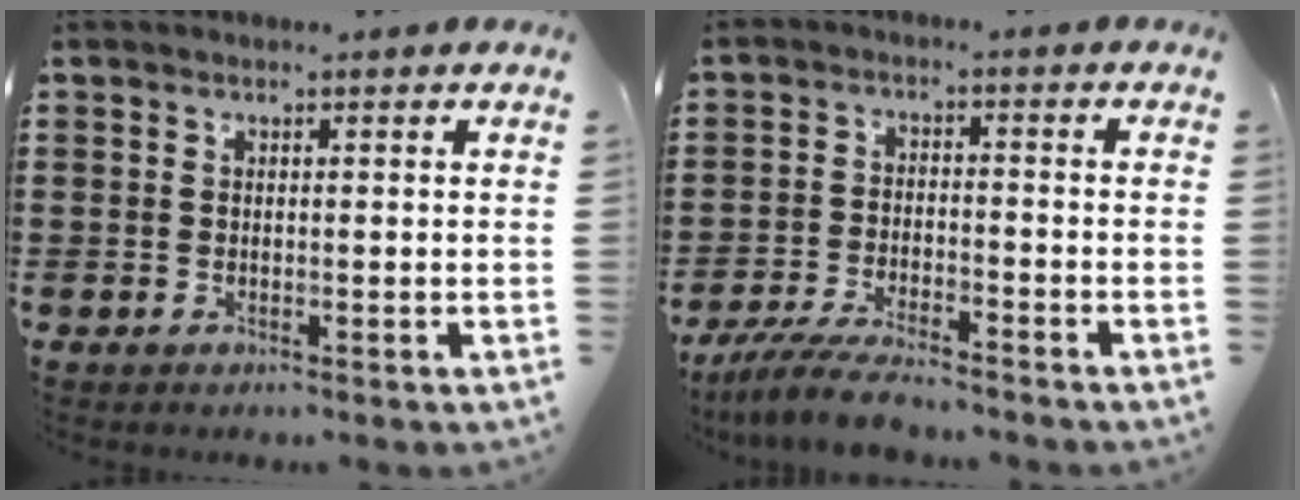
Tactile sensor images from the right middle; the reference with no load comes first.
{"total": 6.0, "force": [-5.5, 0.5, 2.5], "torque": [-0.059, -0.008, -0.105]}